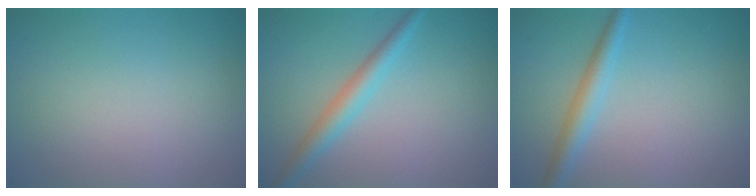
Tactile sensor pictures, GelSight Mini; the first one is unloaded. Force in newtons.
{"total": 2.8, "press": 2.8, "slide": 0.1}
{"total": 2.6, "press": 2.6, "slide": 0.1}